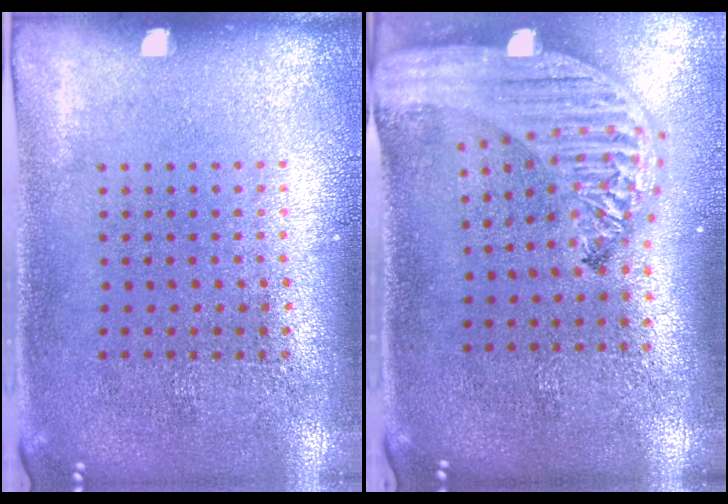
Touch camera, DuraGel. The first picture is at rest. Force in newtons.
{"total": 2.9, "press": 2.2, "slide": 1.8}